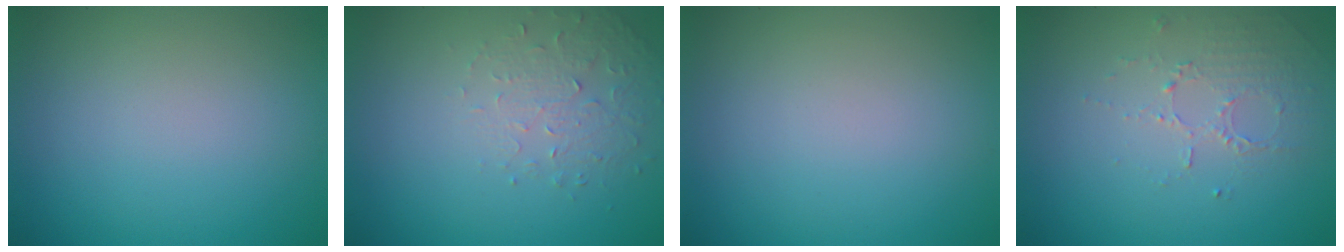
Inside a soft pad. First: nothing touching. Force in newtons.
{"total": 1.6, "press": 1.1, "slide": 1.2}
{"total": 0.0}
{"total": 1.6, "press": 1.0, "slide": 1.3}